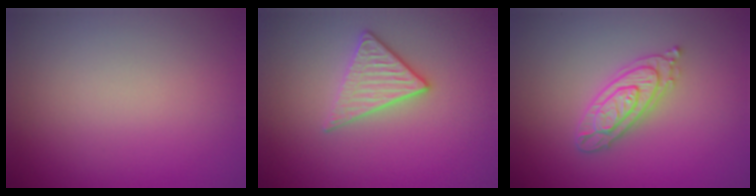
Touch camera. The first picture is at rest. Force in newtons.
{"total": 2.7, "press": 2.6, "slide": 1.0}
{"total": 3.0, "press": 2.9, "slide": 0.6}